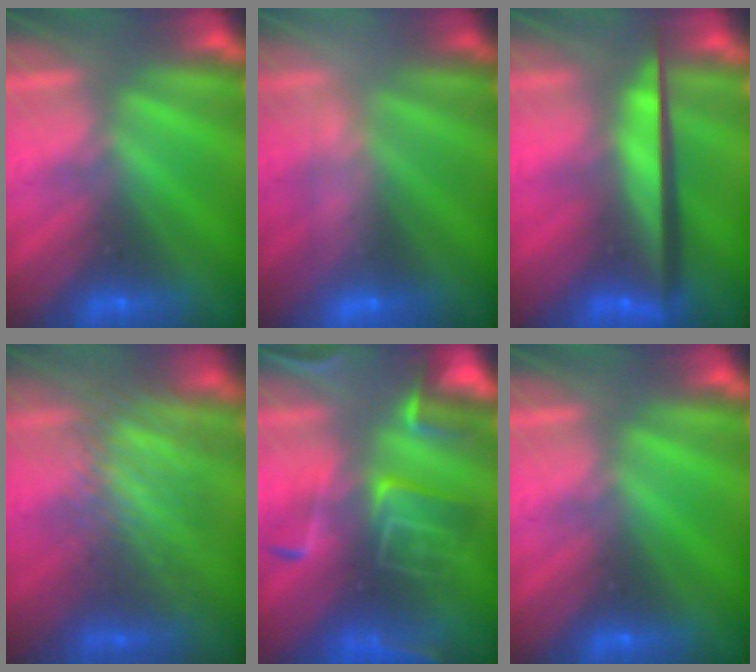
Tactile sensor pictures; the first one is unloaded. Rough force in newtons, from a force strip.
{"total": 2.5}
{"total": 7.8}
{"total": 3.0}
{"total": 6.8}
{"total": 0.0}